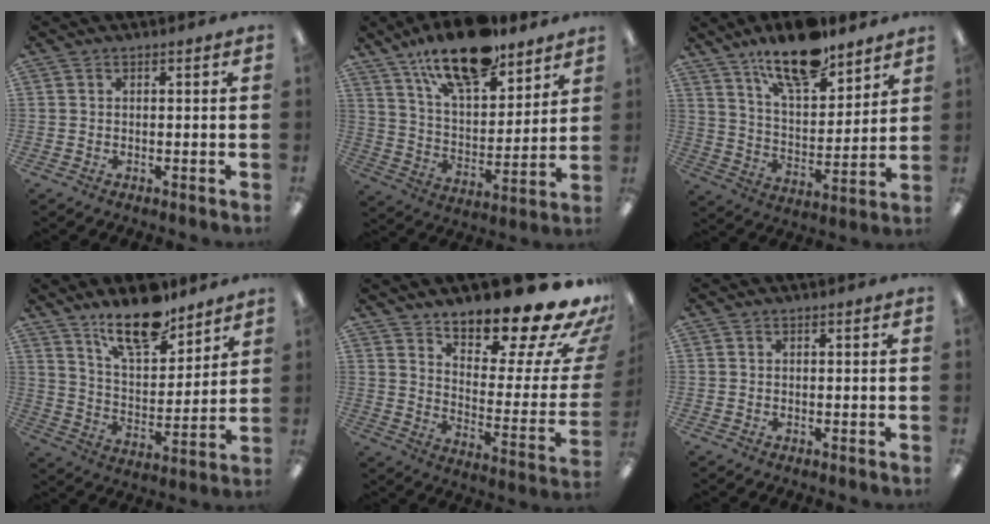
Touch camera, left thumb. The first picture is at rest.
{"total": 18.0, "force": [13.7, 6.9, 9.6], "torque": [-0.165, -0.072, 0.236]}
{"total": 16.0, "force": [12.5, 5.5, 8.4], "torque": [-0.140, -0.068, 0.214]}
{"total": 15.6, "force": [12.3, 5.5, 7.9], "torque": [-0.131, -0.070, 0.213]}
{"total": 19.3, "force": [16.3, 4.4, 9.3], "torque": [-0.114, -0.131, 0.261]}
{"total": 0.0}